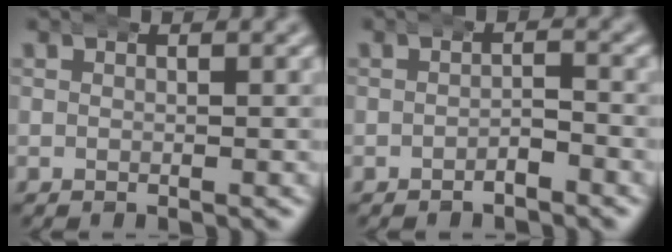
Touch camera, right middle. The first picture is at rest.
{"total": 1.4, "force": [-1.0, 0.6, 0.6], "torque": [-0.006, 0.001, -0.018]}